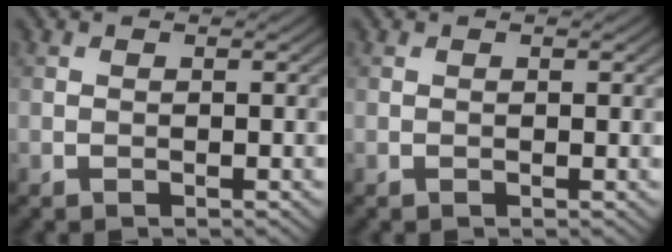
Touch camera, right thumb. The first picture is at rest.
{"total": 0.0}